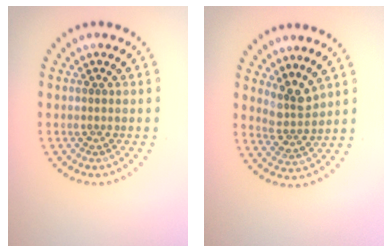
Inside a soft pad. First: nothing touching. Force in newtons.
{"total": 2.7, "press": 2.0, "slide": 1.8}